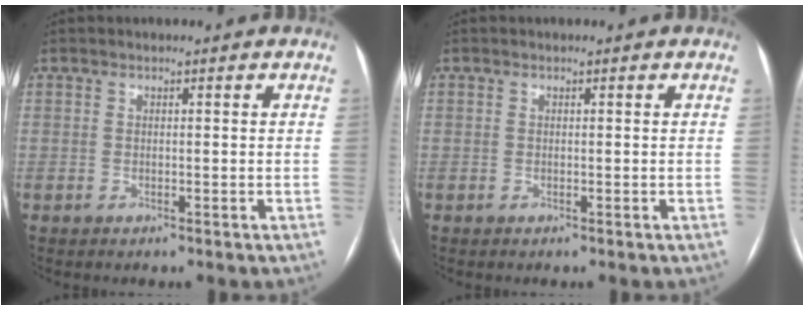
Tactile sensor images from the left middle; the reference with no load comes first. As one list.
[{"total": 0.0}]